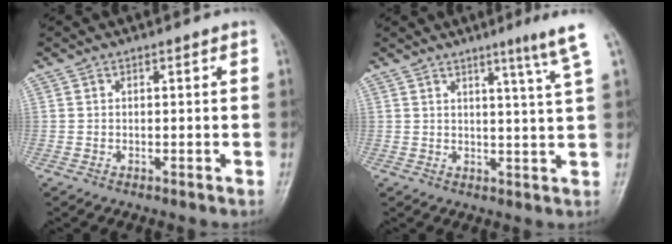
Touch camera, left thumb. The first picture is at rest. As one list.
[{"total": 6.7, "force": [4.3, -0.9, 5.0], "torque": [-0.069, -0.029, 0.054]}]